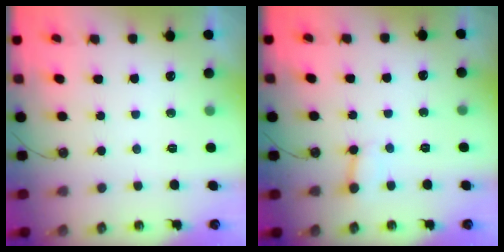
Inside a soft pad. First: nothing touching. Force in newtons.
{"total": 4.1, "press": 4.1, "slide": 0.3}